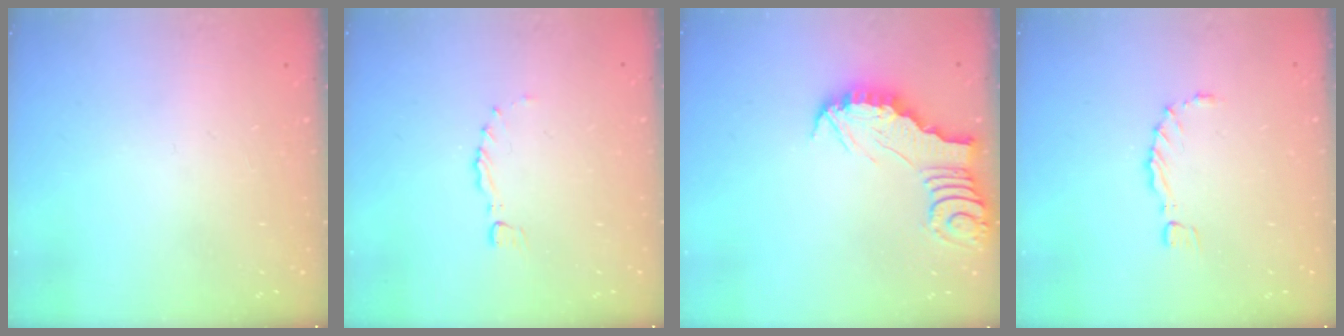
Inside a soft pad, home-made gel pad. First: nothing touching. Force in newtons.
{"total": 0.0}
{"total": 2.9, "press": 2.9, "slide": 0.3}
{"total": 1.1, "press": 1.1, "slide": 0.2}